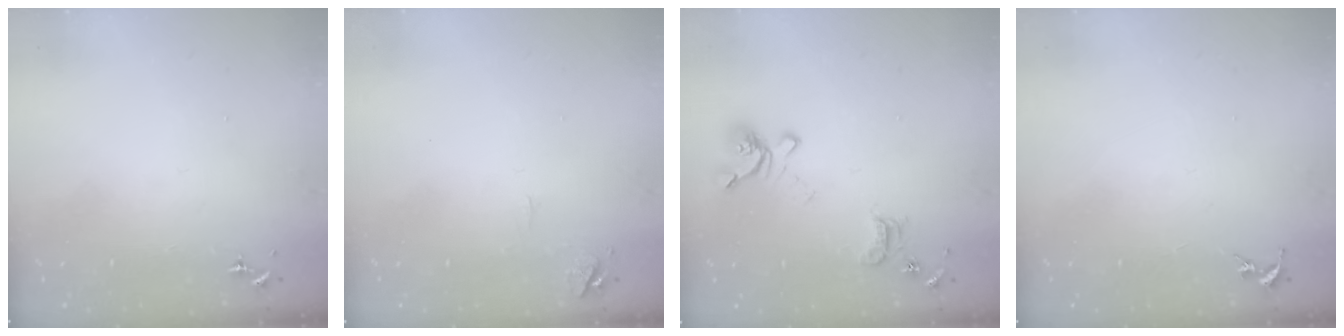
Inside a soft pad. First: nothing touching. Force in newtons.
{"total": 6.3, "press": 6.3, "slide": 0.7}
{"total": 14.2, "press": 14.1, "slide": 1.6}
{"total": 0.0}